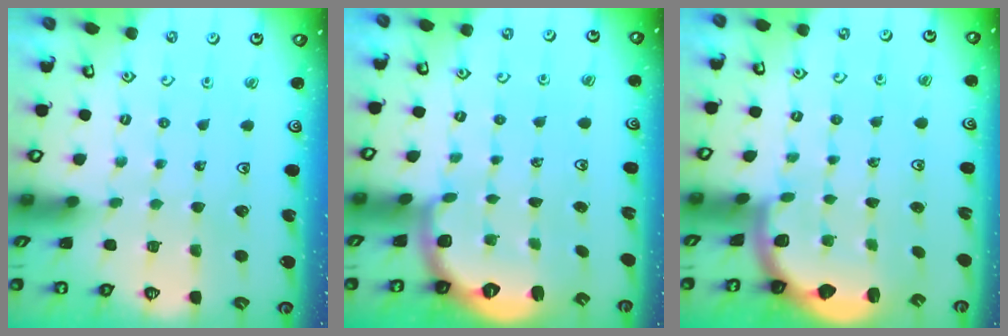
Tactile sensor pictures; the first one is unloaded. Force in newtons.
{"total": 2.7, "press": 1.7, "slide": 2.1}
{"total": 1.9, "press": 1.8, "slide": 0.5}